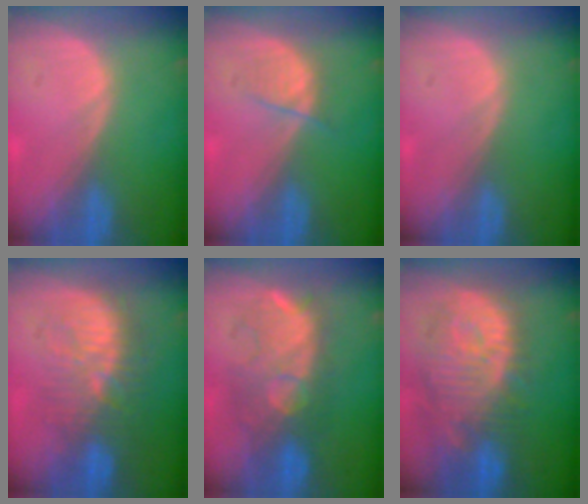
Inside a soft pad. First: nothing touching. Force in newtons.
{"total": 2.1, "press": 2.1, "slide": 0.3}
{"total": 0.0}
{"total": 9.4, "press": 9.1, "slide": 2.0}
{"total": 9.0, "press": 9.0, "slide": 1.2}
{"total": 12.6, "press": 11.1, "slide": 5.9}